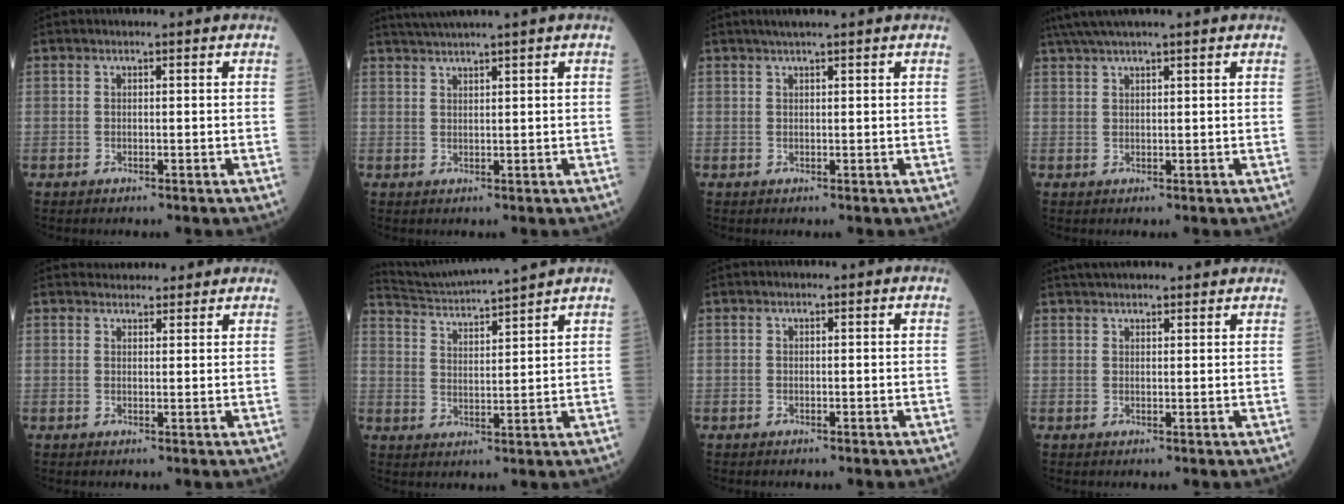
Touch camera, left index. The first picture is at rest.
{"total": 4.2, "force": [3.5, -1.4, 1.9], "torque": [-0.033, 0.016, 0.069]}
{"total": 3.2, "force": [2.6, -0.3, 1.8], "torque": [-0.025, 0.017, 0.045]}
{"total": 6.7, "force": [5.7, -0.6, 3.6], "torque": [-0.063, 0.038, 0.096]}
{"total": 5.4, "force": [5.1, 1.6, 0.8], "torque": [-0.007, 0.024, 0.066]}
{"total": 11.1, "force": [10.5, -1.7, 3.1], "torque": [-0.068, 0.008, 0.175]}
{"total": 0.0}
{"total": 10.6, "force": [9.7, 1.7, 3.8], "torque": [-0.053, 0.034, 0.132]}